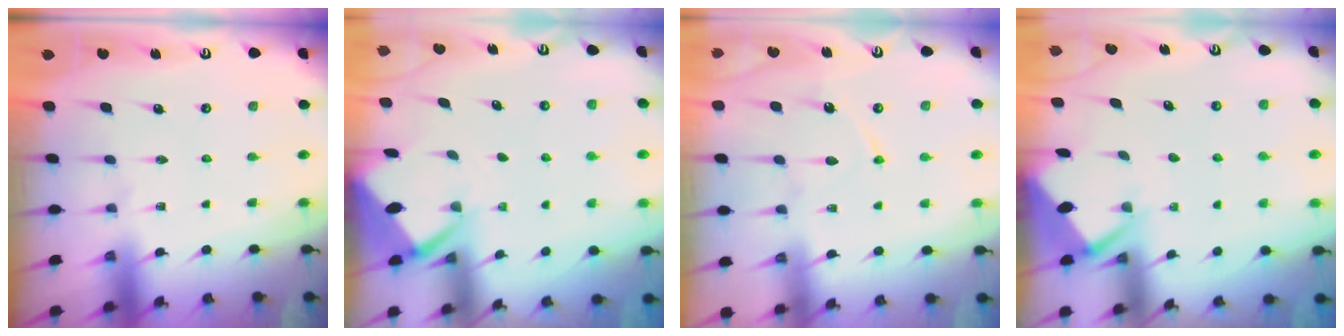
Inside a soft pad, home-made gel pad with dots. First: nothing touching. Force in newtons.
{"total": 2.6, "press": 2.6, "slide": 0.3}
{"total": 7.1, "press": 7.1, "slide": 0.7}
{"total": 2.8, "press": 2.7, "slide": 0.4}